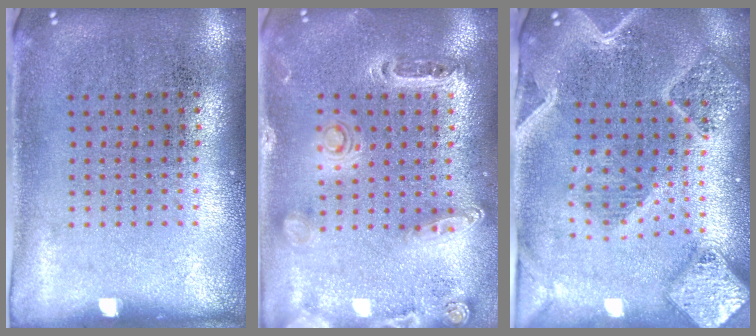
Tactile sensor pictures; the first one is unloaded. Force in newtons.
{"total": 1.4, "press": 1.3, "slide": 0.3}
{"total": 2.9, "press": 2.6, "slide": 1.4}